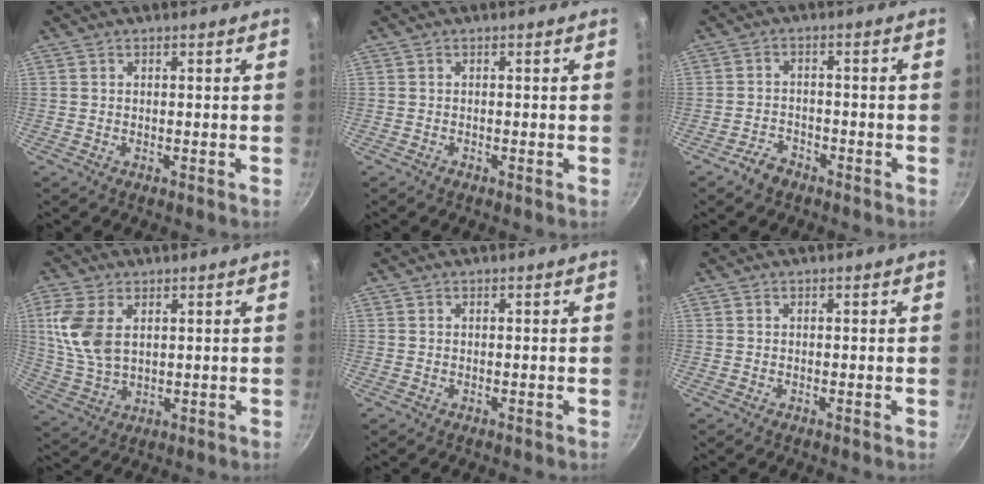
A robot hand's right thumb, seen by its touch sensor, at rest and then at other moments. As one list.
[{"total": 0.0}, {"total": 3.7, "force": [-2.8, 2.1, 1.2], "torque": [-0.015, 0.031, -0.046]}, {"total": 10.2, "force": [2.8, 6.1, 7.6], "torque": [-0.159, -0.008, 0.063]}, {"total": 0.0}, {"total": 0.0}]